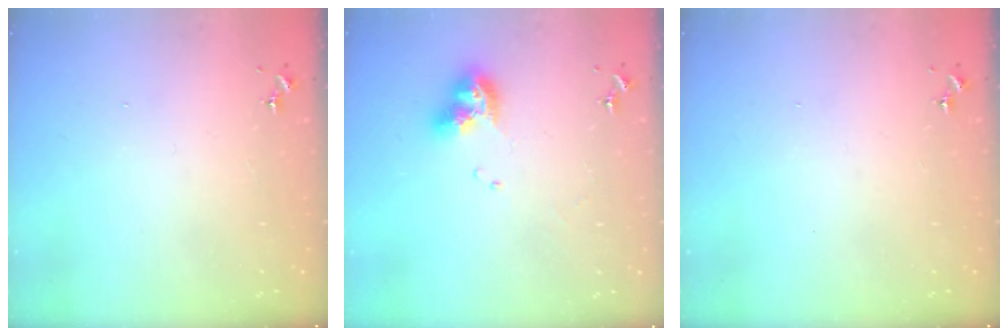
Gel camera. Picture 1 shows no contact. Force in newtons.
{"total": 10.6, "press": 10.5, "slide": 1.3}
{"total": 0.0}